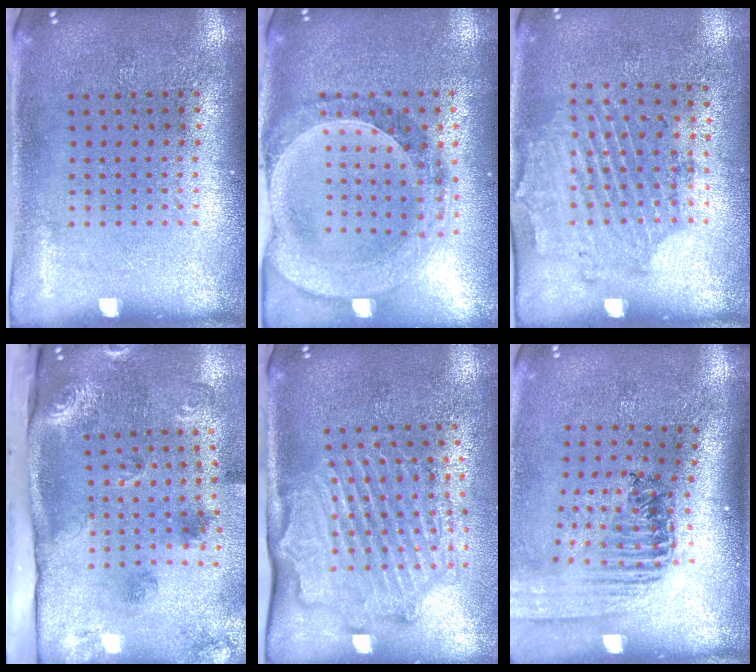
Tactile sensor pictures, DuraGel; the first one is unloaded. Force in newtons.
{"total": 1.5, "press": 1.4, "slide": 0.4}
{"total": 1.7, "press": 1.2, "slide": 1.1}
{"total": 3.0, "press": 2.0, "slide": 2.2}
{"total": 2.2, "press": 2.1, "slide": 0.1}
{"total": 1.5, "press": 1.5, "slide": 0.2}